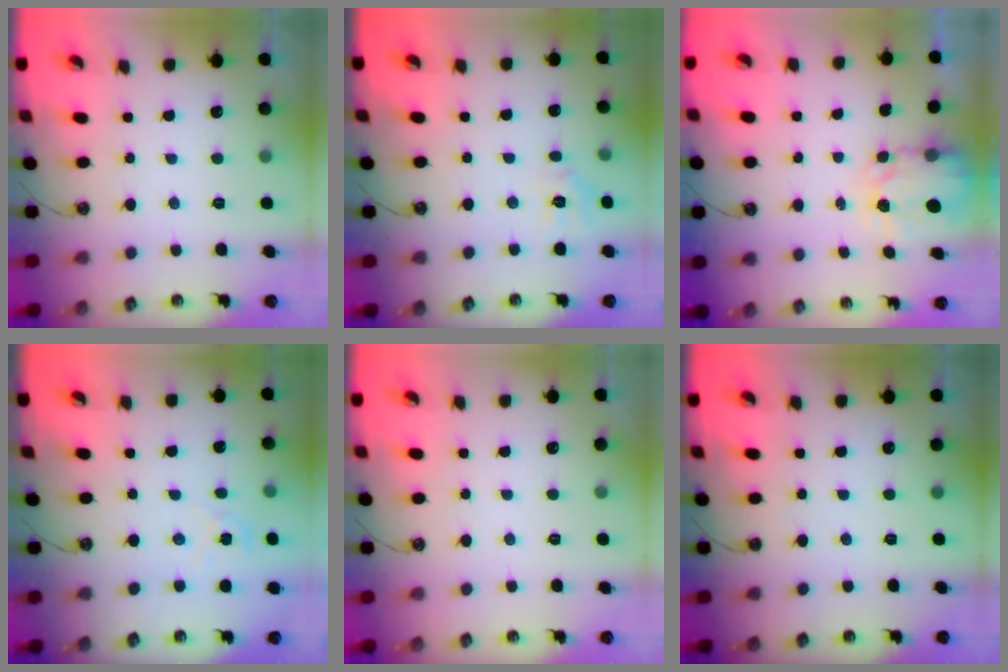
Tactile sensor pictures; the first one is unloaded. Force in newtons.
{"total": 6.0, "press": 5.9, "slide": 0.4}
{"total": 3.9, "press": 3.9, "slide": 0.3}
{"total": 2.4, "press": 2.4, "slide": 0.2}
{"total": 0.0}
{"total": 0.0}